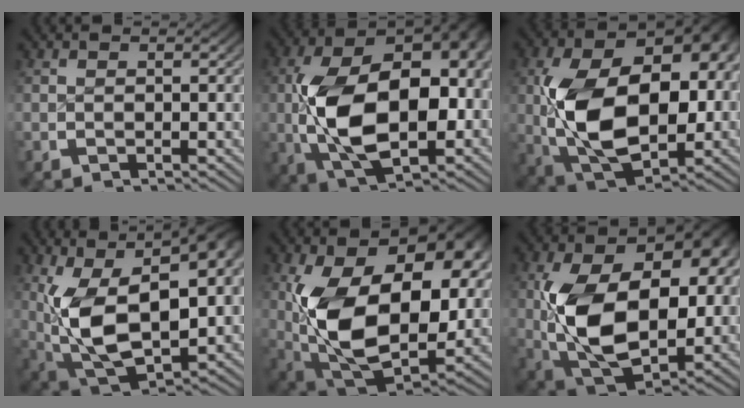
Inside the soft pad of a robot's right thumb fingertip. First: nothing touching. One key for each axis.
{"total": 18.1, "fx": -0.4, "fy": 11.3, "fz": 14.2, "tx": -0.287, "ty": -0.043, "tz": 0.012}
{"total": 18.5, "fx": -0.8, "fy": 11.9, "fz": 14.2, "tx": -0.285, "ty": -0.061, "tz": 0.016}
{"total": 17.7, "fx": 1.1, "fy": 11.0, "fz": 13.7, "tx": -0.257, "ty": -0.017, "tz": 0.026}
{"total": 18.7, "fx": -0.9, "fy": 12.1, "fz": 14.2, "tx": -0.298, "ty": -0.075, "tz": 0.015}
{"total": 16.8, "fx": -1.0, "fy": 10.8, "fz": 12.8, "tx": -0.271, "ty": -0.063, "tz": 0.016}